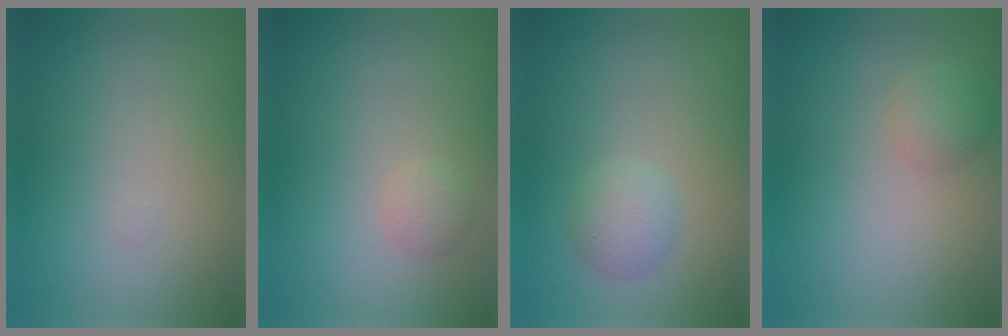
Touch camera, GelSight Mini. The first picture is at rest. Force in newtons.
{"total": 1.2, "press": 1.2, "slide": 0.0}
{"total": 2.2, "press": 2.2, "slide": 0.1}
{"total": 1.7, "press": 1.7, "slide": 0.1}